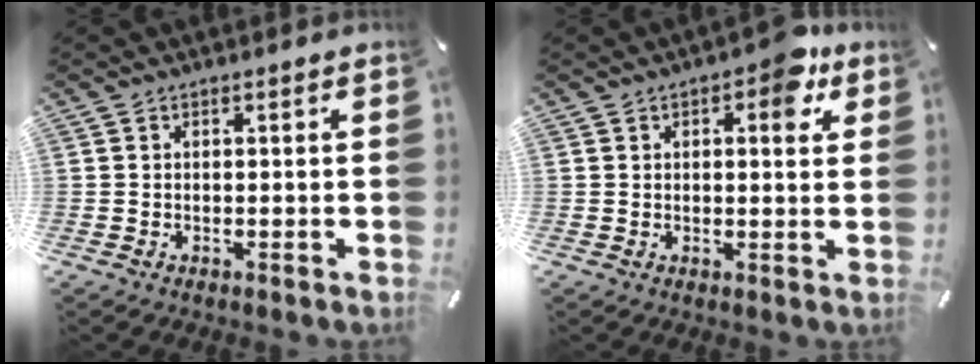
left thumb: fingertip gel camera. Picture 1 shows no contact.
{"total": 7.6, "force": [3.4, 3.8, 5.6], "torque": [-0.055, -0.016, 0.048]}